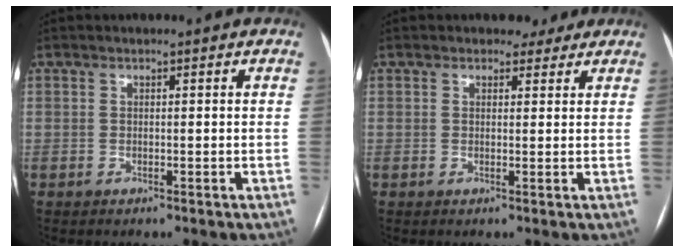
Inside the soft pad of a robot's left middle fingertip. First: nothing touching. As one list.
[{"total": 2.6, "force": [2.1, 1.5, 0.4], "torque": [0.001, 0.005, 0.024]}]